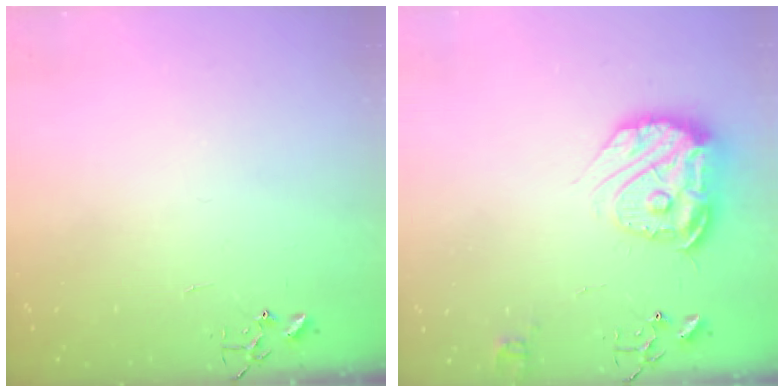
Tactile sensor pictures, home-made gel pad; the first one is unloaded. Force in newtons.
{"total": 17.2, "press": 17.1, "slide": 1.4}